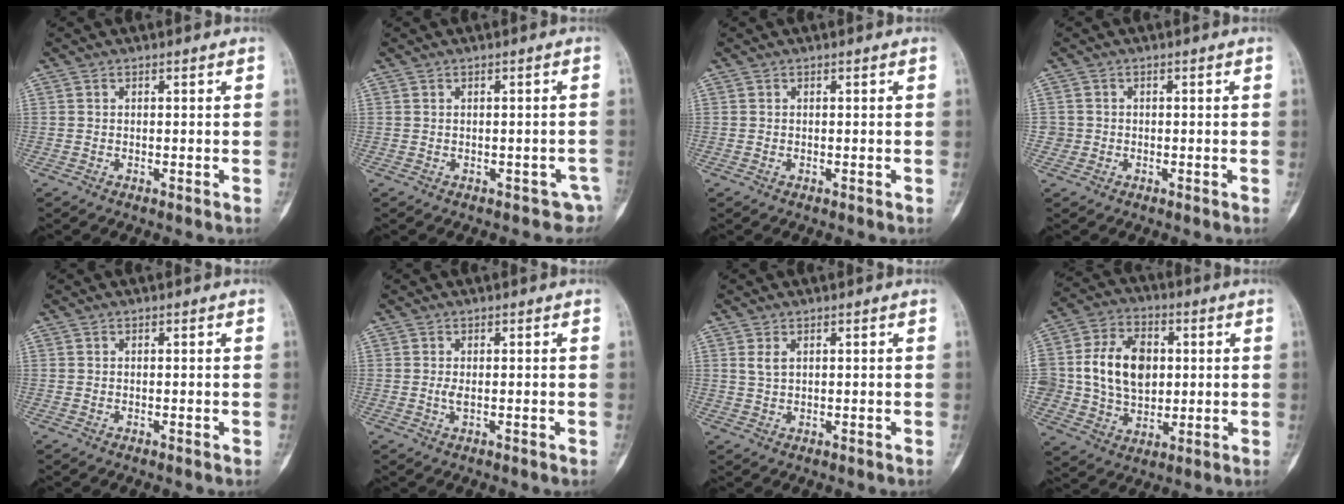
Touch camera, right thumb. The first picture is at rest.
{"total": 2.6, "force": [-1.2, 1.9, 1.3], "torque": [0.001, 0.014, -0.013]}
{"total": 0.0}
{"total": 1.6, "force": [-0.3, 1.6, -0.1], "torque": [0.012, 0.007, -0.011]}
{"total": 0.0}
{"total": 1.3, "force": [-0.1, 0.5, 1.3], "torque": [-0.027, -0.003, 0.001]}
{"total": 1.7, "force": [0.8, 0.8, 1.2], "torque": [-0.028, 0.002, 0.023]}
{"total": 15.1, "force": [1.6, 11.3, 9.9], "torque": [-0.144, 0.008, 0.034]}